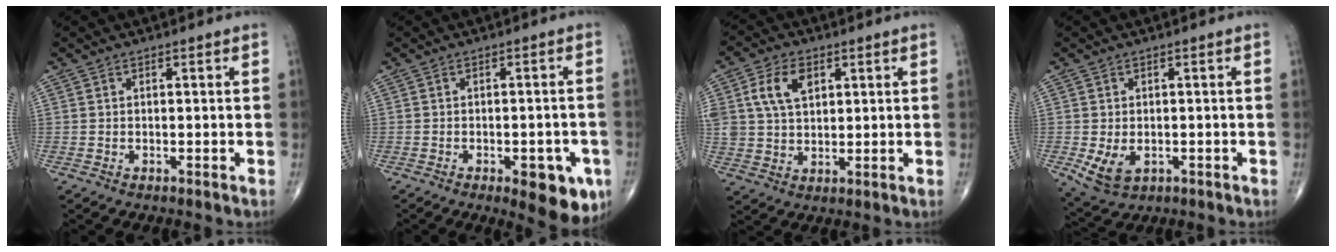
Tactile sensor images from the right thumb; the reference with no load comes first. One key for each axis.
{"total": 9.6, "fx": -4.2, "fy": 4.0, "fz": 7.7, "tx": -0.069, "ty": 0.006, "tz": -0.045}
{"total": 8.6, "fx": 3.1, "fy": 5.6, "fz": 5.8, "tx": -0.100, "ty": -0.003, "tz": 0.061}
{"total": 5.7, "fx": -1.3, "fy": 3.8, "fz": 4.0, "tx": -0.070, "ty": -0.008, "tz": -0.009}